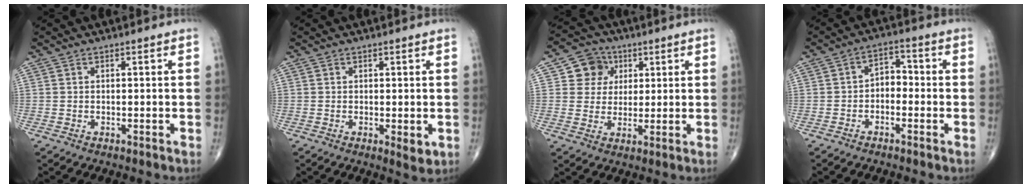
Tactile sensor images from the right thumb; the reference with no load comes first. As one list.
[{"total": 2.3, "force": [-0.3, 0.9, 2.1], "torque": [-0.027, -0.008, -0.004]}, {"total": 7.4, "force": [2.5, 6.7, 1.9], "torque": [0.004, -0.001, 0.037]}, {"total": 4.3, "force": [-1.1, 3.0, 2.9], "torque": [-0.031, 0.026, -0.032]}]